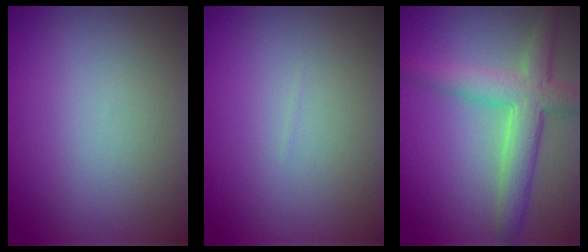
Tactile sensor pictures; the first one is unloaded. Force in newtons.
{"total": 0.0}
{"total": 4.9, "press": 4.9, "slide": 0.3}